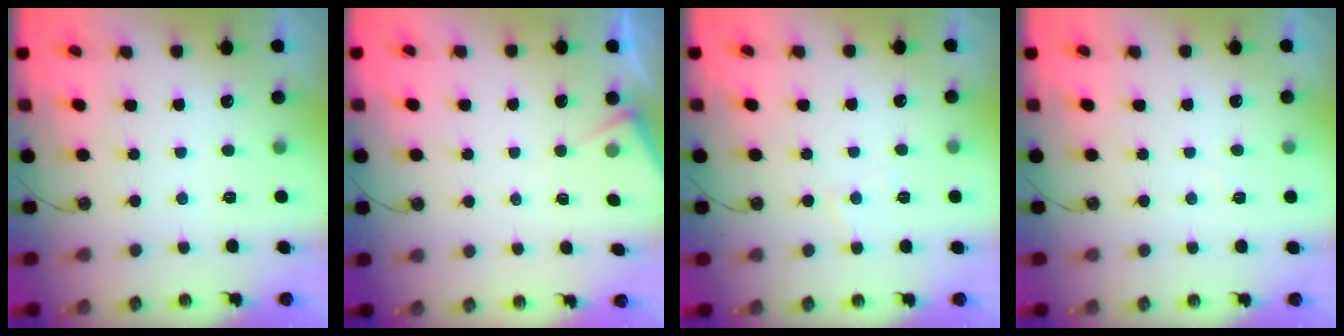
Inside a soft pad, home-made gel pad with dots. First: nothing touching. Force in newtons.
{"total": 3.5, "press": 3.5, "slide": 0.6}
{"total": 4.0, "press": 3.9, "slide": 0.6}
{"total": 3.8, "press": 3.7, "slide": 0.6}